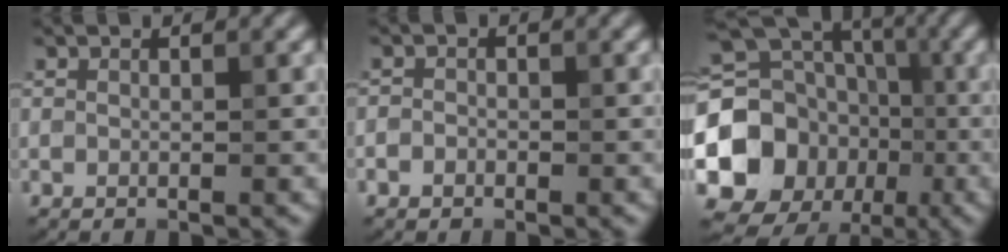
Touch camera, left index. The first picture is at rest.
{"total": 1.1, "force": [-0.3, 1.0, 0.4], "torque": [0.013, 0.005, -0.016]}
{"total": 14.5, "force": [-2.1, 12.7, 6.7], "torque": [-0.132, -0.010, -0.062]}